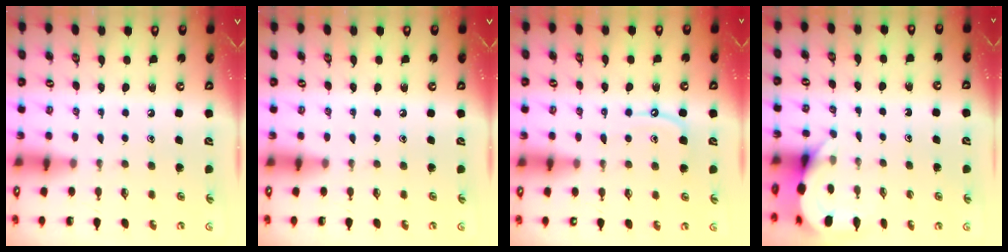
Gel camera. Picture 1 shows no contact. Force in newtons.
{"total": 0.0}
{"total": 6.4, "press": 6.4, "slide": 0.7}
{"total": 4.6, "press": 4.6, "slide": 0.2}